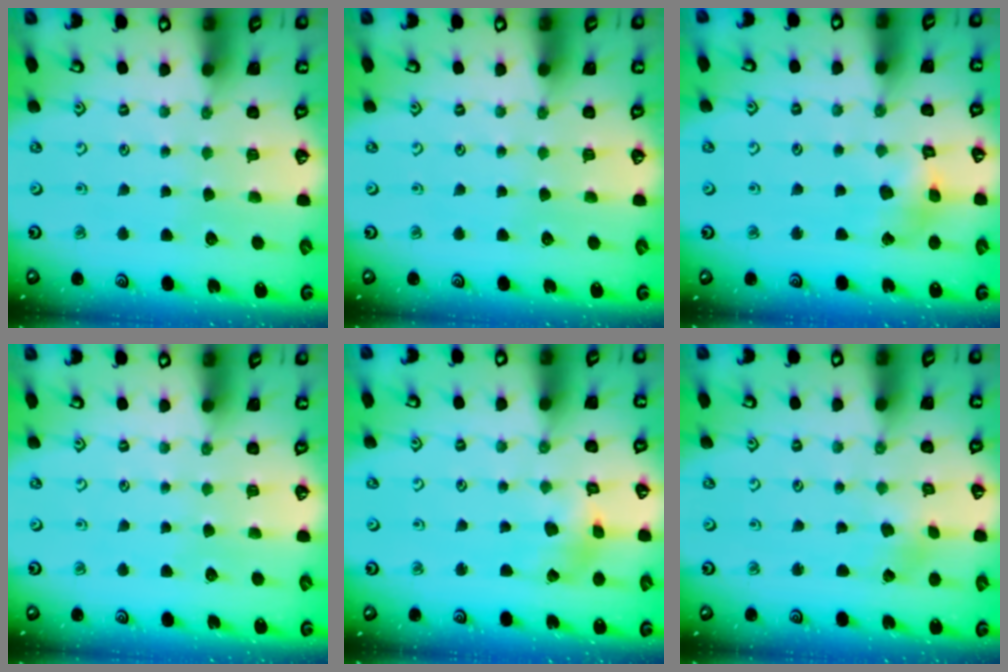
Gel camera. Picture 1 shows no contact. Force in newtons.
{"total": 0.0}
{"total": 5.9, "press": 5.9, "slide": 0.5}
{"total": 0.0}
{"total": 2.8, "press": 2.7, "slide": 0.4}
{"total": 0.9, "press": 0.9, "slide": 0.2}